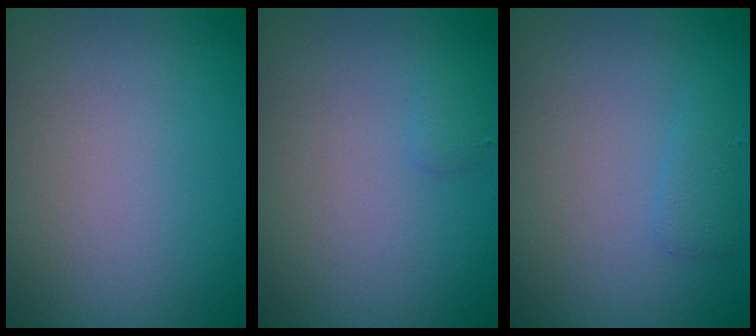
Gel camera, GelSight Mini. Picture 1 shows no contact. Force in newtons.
{"total": 0.7, "press": 0.7, "slide": 0.1}
{"total": 1.0, "press": 1.0, "slide": 0.1}